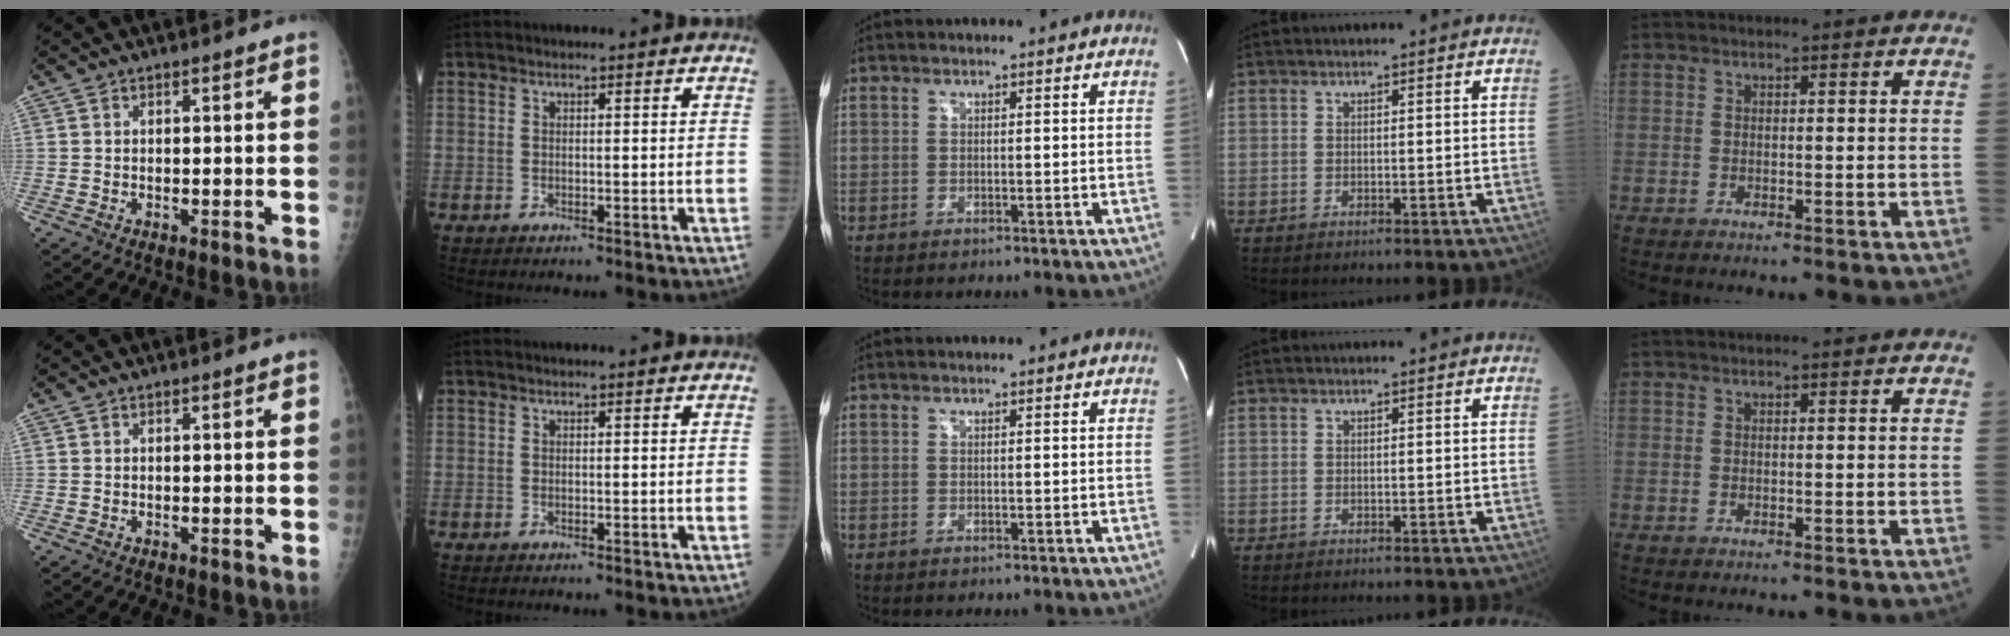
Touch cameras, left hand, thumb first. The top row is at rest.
{}